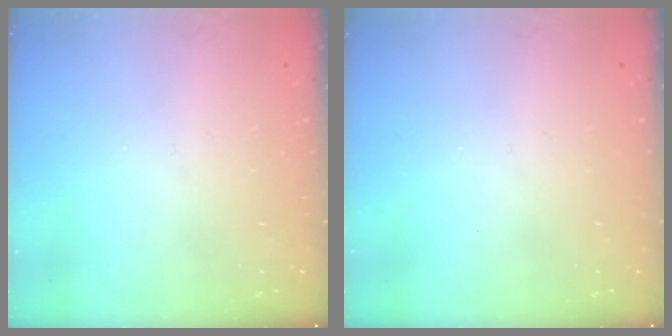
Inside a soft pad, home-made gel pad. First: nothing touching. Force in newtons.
{"total": 0.0}